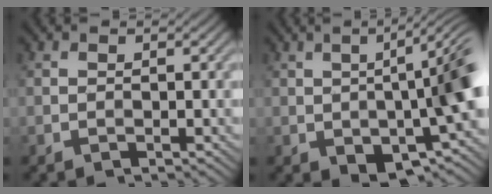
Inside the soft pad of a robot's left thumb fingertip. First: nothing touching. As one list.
[{"total": 12.6, "force": [-2.4, 4.9, 11.3], "torque": [-0.148, -0.006, -0.032]}]